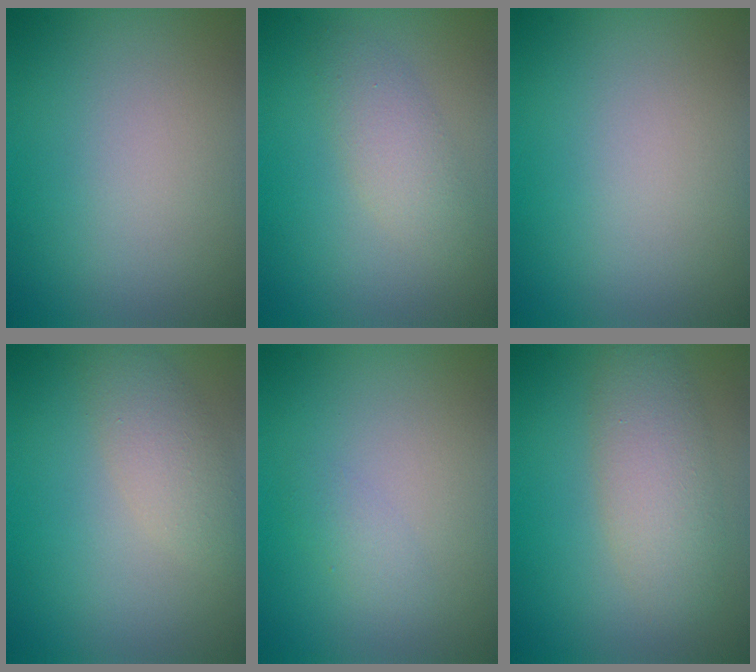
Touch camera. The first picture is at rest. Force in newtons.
{"total": 2.4, "press": 2.4, "slide": 0.1}
{"total": 0.0}
{"total": 2.8, "press": 2.8, "slide": 0.1}
{"total": 1.1, "press": 1.1, "slide": 0.0}
{"total": 4.0, "press": 4.0, "slide": 0.1}